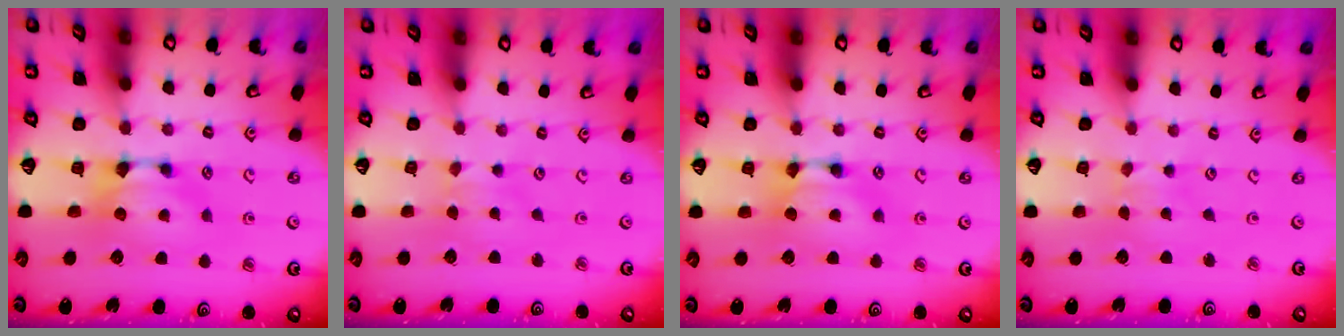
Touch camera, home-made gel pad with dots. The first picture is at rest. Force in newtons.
{"total": 2.3, "press": 2.3, "slide": 0.1}
{"total": 1.6, "press": 1.6, "slide": 0.2}
{"total": 3.6, "press": 3.6, "slide": 0.1}